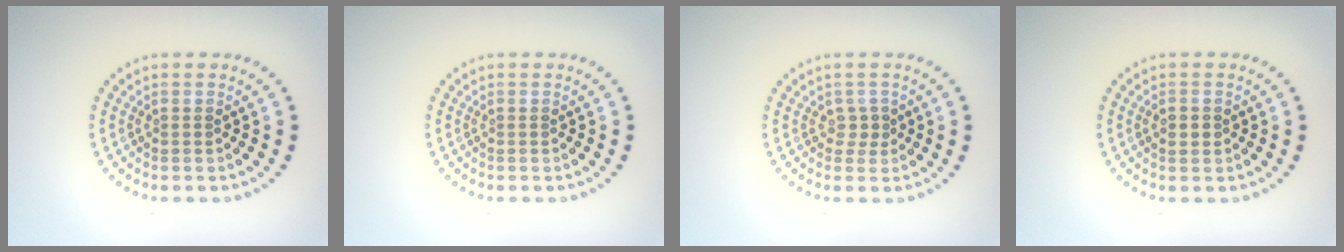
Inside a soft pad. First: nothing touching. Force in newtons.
{"total": 0.0}
{"total": 1.0, "press": 0.8, "slide": 0.5}
{"total": 1.0, "press": 1.0, "slide": 0.1}